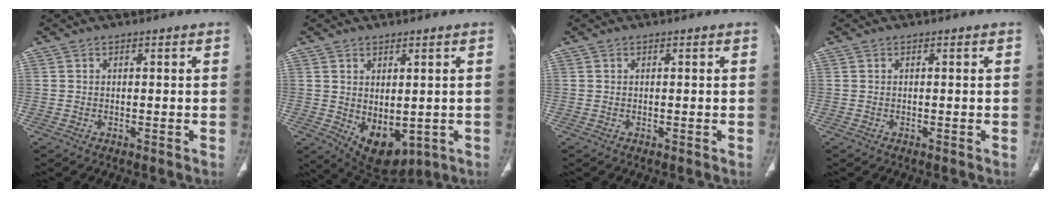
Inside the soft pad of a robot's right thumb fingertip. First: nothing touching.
{"total": 9.2, "force": [-1.5, 5.5, 7.2], "torque": [-0.084, -0.007, 0.007]}
{"total": 0.0}
{"total": 0.0}